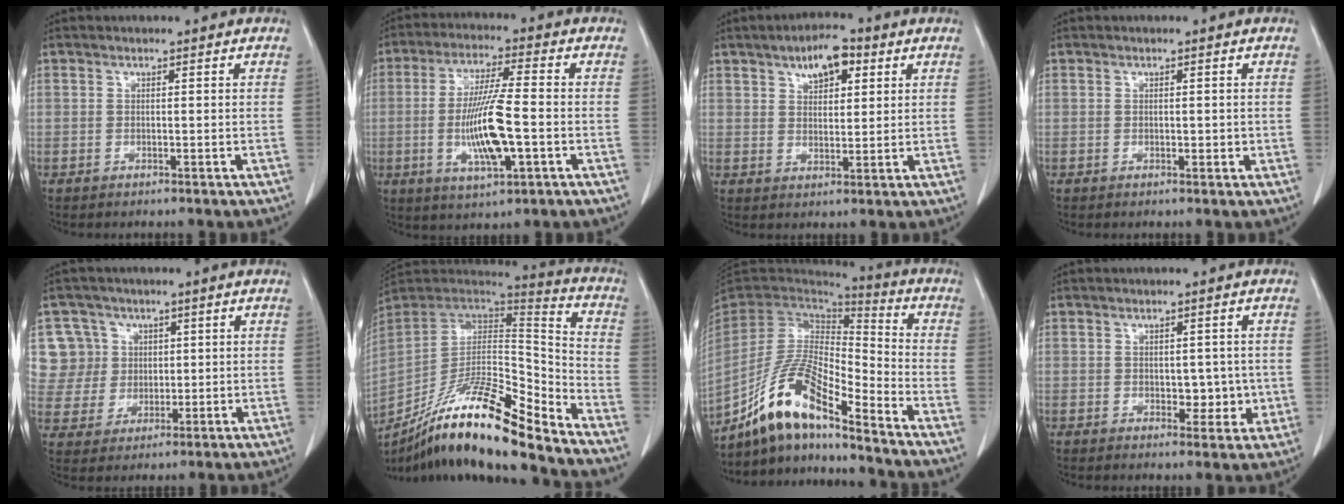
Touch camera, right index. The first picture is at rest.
{"total": 11.3, "force": [-2.1, 1.5, 11.0], "torque": [-0.212, -0.007, -0.037]}
{"total": 6.5, "force": [3.4, 2.9, 4.8], "torque": [-0.077, 0.008, 0.054]}
{"total": 1.1, "force": [0.0, 0.7, 0.8], "torque": [-0.006, 0.001, 0.004]}
{"total": 9.6, "force": [3.2, 9.0, 0.8], "torque": [-0.021, 0.032, 0.074]}
{"total": 20.5, "force": [-15.7, 1.9, 13.1], "torque": [-0.233, -0.007, -0.286]}
{"total": 14.2, "force": [-10.8, 2.2, 9.0], "torque": [-0.179, 0.008, -0.201]}
{"total": 4.2, "force": [-0.2, 2.7, 3.2], "torque": [-0.026, 0.003, 0.006]}